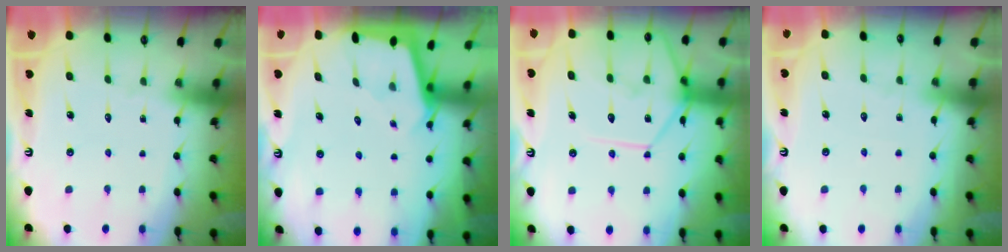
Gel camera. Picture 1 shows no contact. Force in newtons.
{"total": 2.0, "press": 2.0, "slide": 0.2}
{"total": 14.1, "press": 14.0, "slide": 1.6}
{"total": 1.6, "press": 1.6, "slide": 0.3}